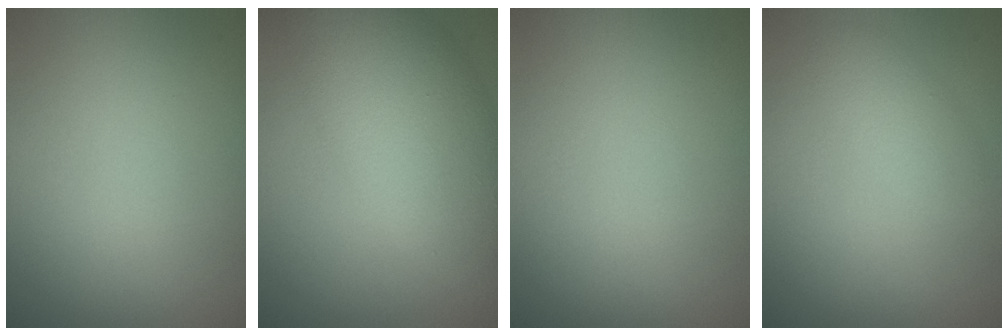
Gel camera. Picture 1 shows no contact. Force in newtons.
{"total": 9.1, "press": 9.1, "slide": 0.3}
{"total": 0.0}
{"total": 1.9, "press": 1.9, "slide": 0.1}